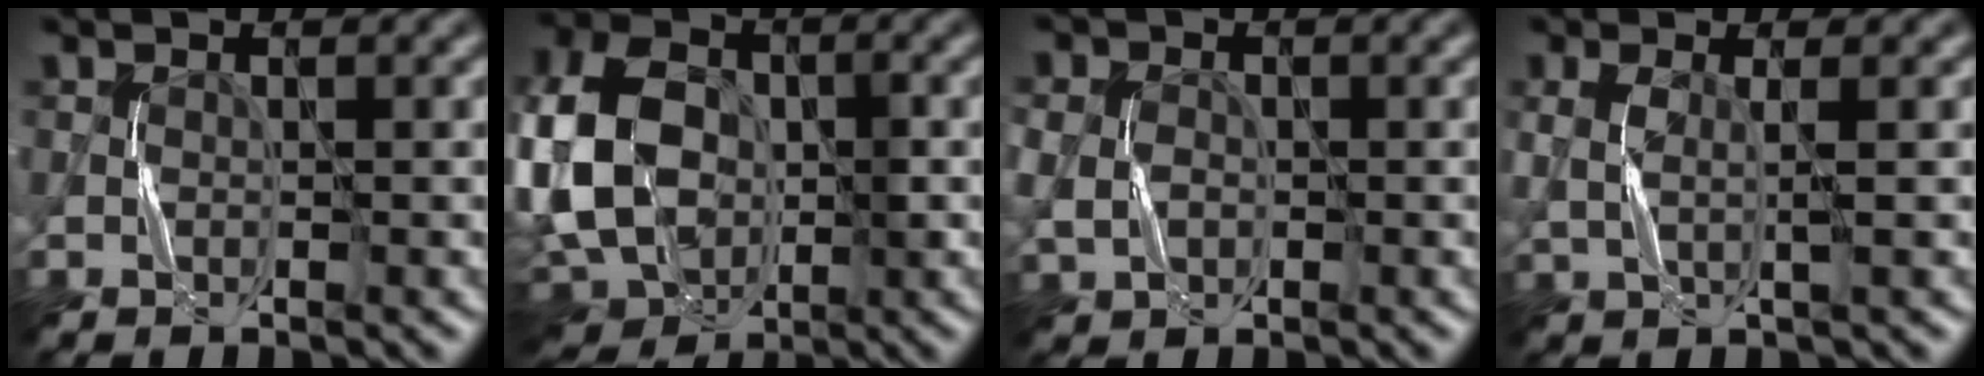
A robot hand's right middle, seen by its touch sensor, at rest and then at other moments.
{"total": 13.7, "force": [-1.5, 9.8, 9.5], "torque": [-0.198, 0.003, -0.021]}
{"total": 2.8, "force": [0.0, 2.4, 1.4], "torque": [-0.029, 0.002, 0.003]}
{"total": 1.7, "force": [0.5, 0.3, 1.6], "torque": [-0.031, -0.002, 0.012]}